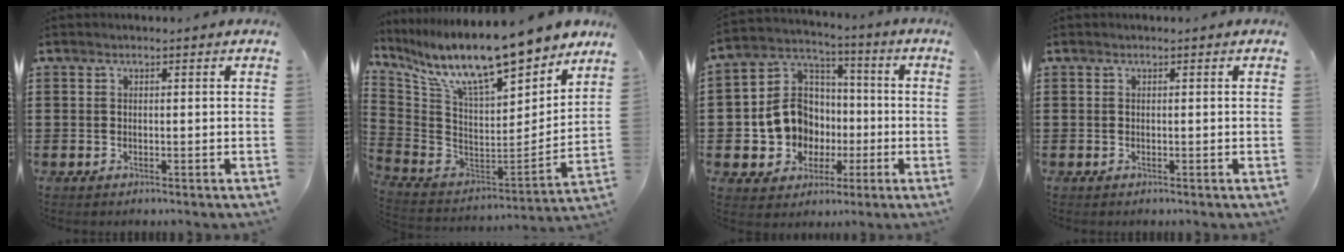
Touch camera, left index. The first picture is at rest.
{"total": 14.1, "force": [11.5, 2.4, 7.8], "torque": [-0.173, -0.086, 0.197]}
{"total": 10.4, "force": [-1.7, 9.7, 3.4], "torque": [-0.122, 0.009, -0.029]}
{"total": 0.0}